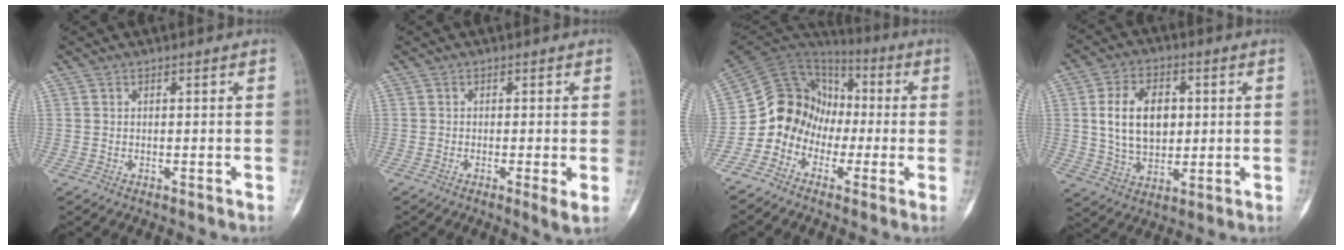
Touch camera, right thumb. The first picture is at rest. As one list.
[{"total": 2.4, "force": [-0.5, 0.3, 2.4], "torque": [-0.040, -0.009, -0.014]}, {"total": 12.9, "force": [-3.7, 11.4, 4.7], "torque": [-0.046, 0.078, -0.075]}, {"total": 12.7, "force": [1.9, 8.5, 9.2], "torque": [-0.136, -0.004, 0.039]}]